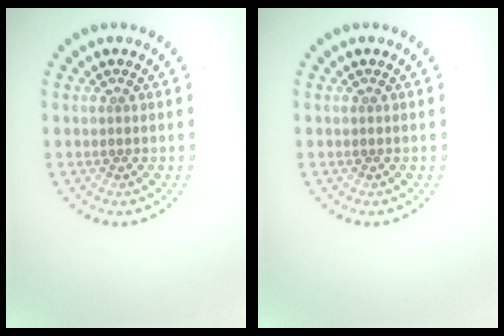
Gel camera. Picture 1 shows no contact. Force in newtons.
{"total": 0.0}